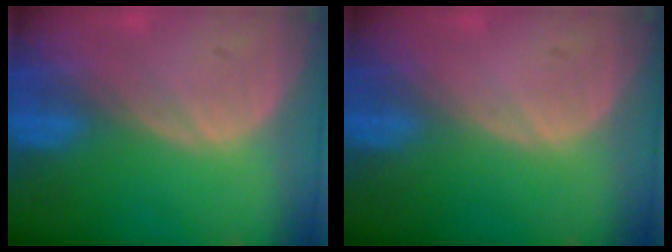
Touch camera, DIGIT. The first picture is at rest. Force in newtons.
{"total": 0.0}